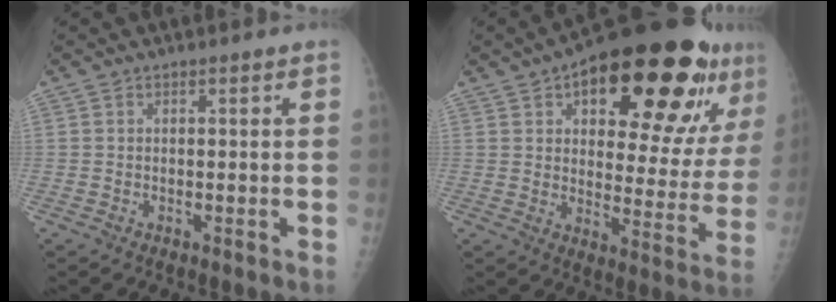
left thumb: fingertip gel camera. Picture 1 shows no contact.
{"total": 27.8, "force": [14.3, 10.9, 21.2], "torque": [-0.257, -0.018, 0.203]}